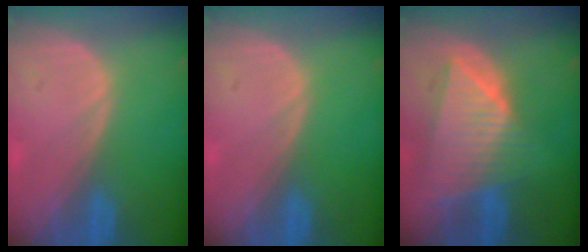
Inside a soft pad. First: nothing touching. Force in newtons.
{"total": 0.0}
{"total": 9.1, "press": 8.2, "slide": 4.1}